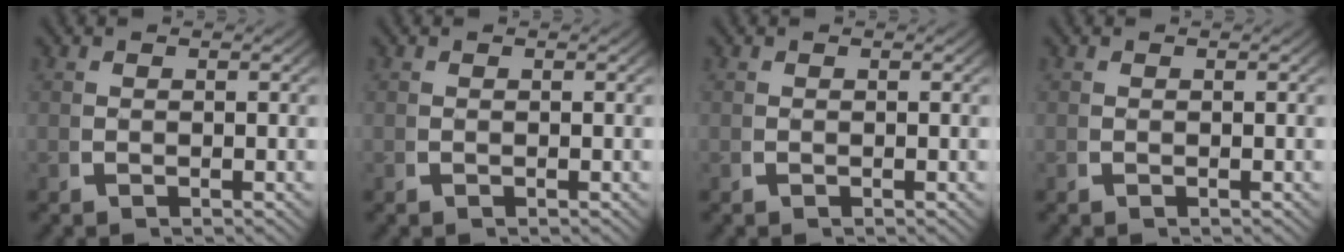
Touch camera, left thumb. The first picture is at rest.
{"total": 0.0}
{"total": 0.0}
{"total": 0.0}